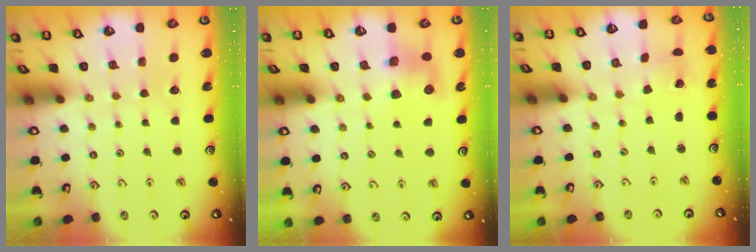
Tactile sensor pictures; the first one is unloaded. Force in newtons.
{"total": 8.1, "press": 8.0, "slide": 0.2}
{"total": 1.0, "press": 1.0, "slide": 0.1}